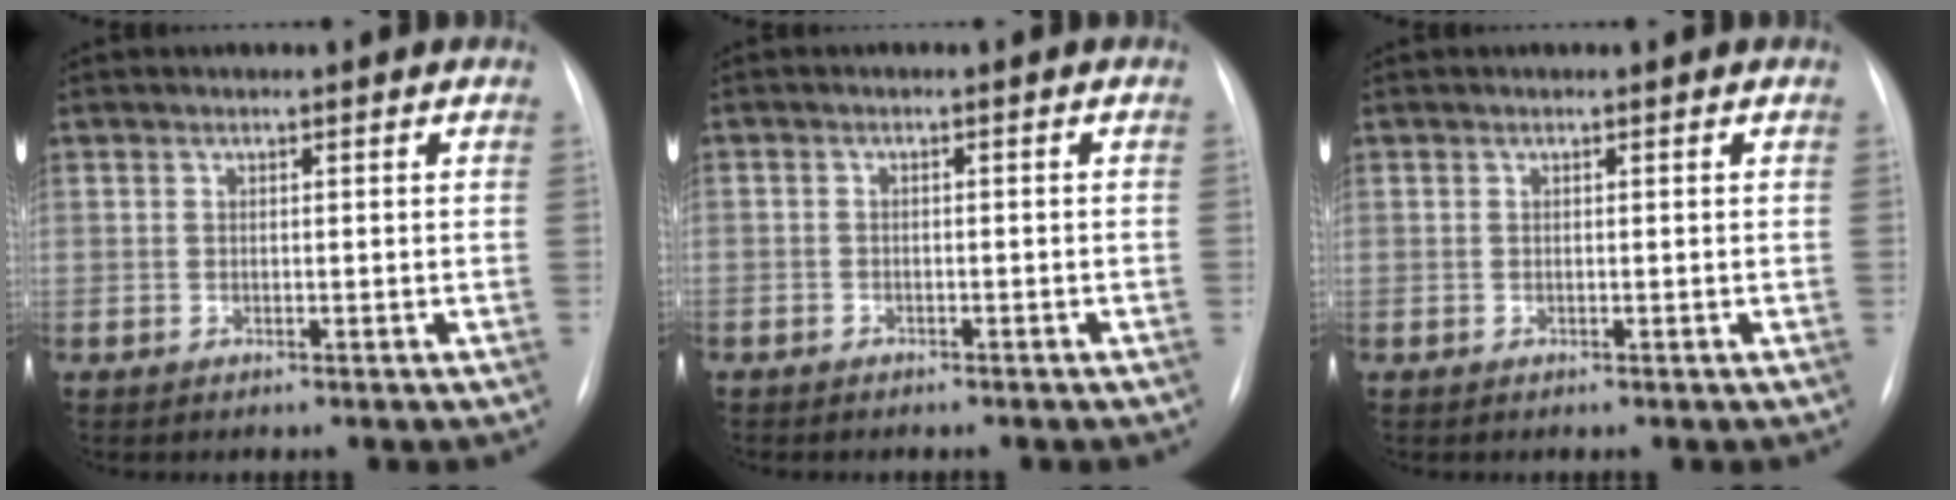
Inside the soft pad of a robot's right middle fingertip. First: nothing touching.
{"total": 2.2, "force": [-1.7, 1.3, 0.7], "torque": [-0.014, 0.002, -0.017]}
{"total": 0.0}